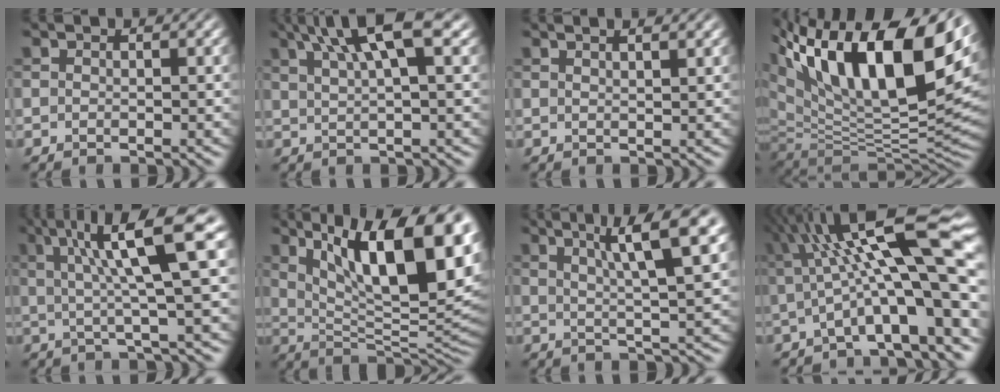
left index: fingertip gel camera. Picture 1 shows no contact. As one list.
[{"total": 6.9, "force": [3.7, 1.5, 5.6], "torque": [-0.093, 0.014, 0.063]}, {"total": 1.9, "force": [1.4, 0.5, 1.3], "torque": [-0.003, 0.006, 0.002]}, {"total": 18.5, "force": [8.1, 7.5, 14.9], "torque": [-0.253, 0.034, 0.137]}, {"total": 9.1, "force": [2.6, 1.5, 8.6], "torque": [-0.120, 0.015, 0.037]}, {"total": 15.2, "force": [5.6, 5.3, 13.1], "torque": [-0.181, 0.009, 0.090]}, {"total": 6.9, "force": [3.3, 1.0, 6.0], "torque": [-0.078, 0.012, 0.051]}, {"total": 14.5, "force": [1.6, 3.3, 14.1], "torque": [-0.196, 0.026, 0.022]}]